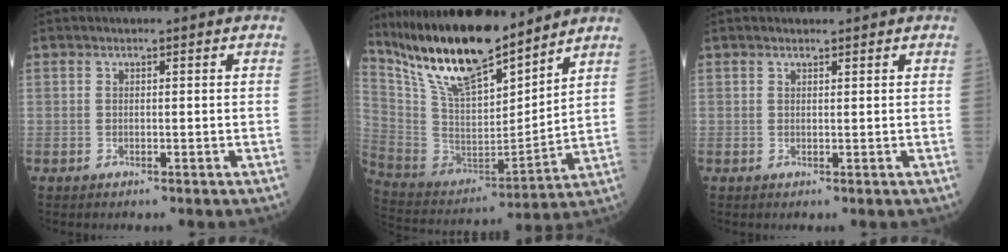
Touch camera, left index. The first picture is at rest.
{"total": 19.0, "force": [15.4, 4.3, 10.2], "torque": [-0.191, -0.001, 0.293]}
{"total": 0.9, "force": [0.8, 0.2, 0.2], "torque": [-0.012, 0.004, 0.014]}